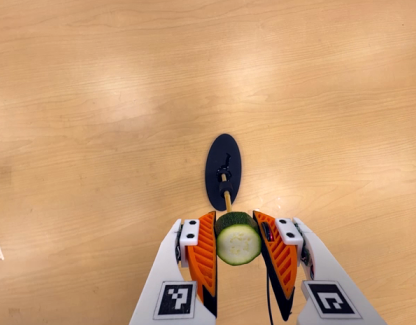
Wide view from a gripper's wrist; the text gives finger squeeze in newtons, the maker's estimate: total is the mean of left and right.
{"total": 10.8, "left": 9.7, "right": 12.0}